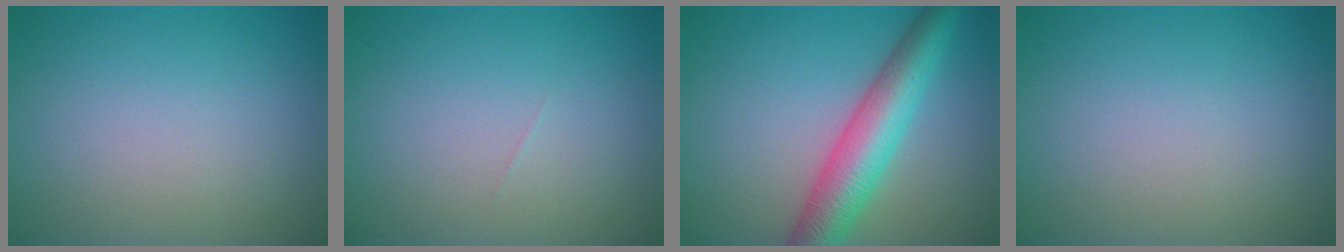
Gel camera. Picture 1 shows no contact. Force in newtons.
{"total": 0.0}
{"total": 6.8, "press": 6.8, "slide": 0.1}
{"total": 0.0}